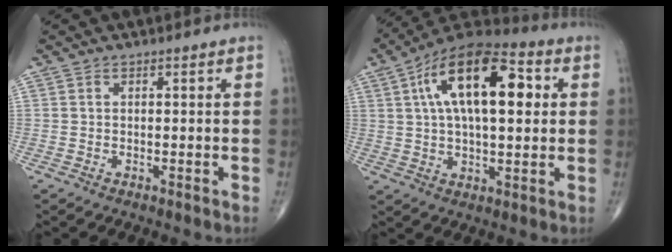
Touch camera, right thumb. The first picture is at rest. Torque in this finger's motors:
{"motor_torque": [0.71, 4.30, 1.84, 0.39, 0.21]}